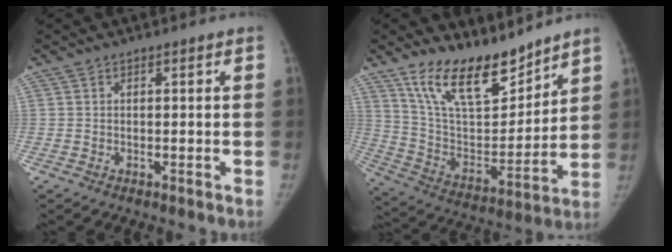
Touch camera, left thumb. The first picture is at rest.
{"total": 17.8, "force": [13.6, 7.1, 9.0], "torque": [-0.114, -0.082, 0.252]}